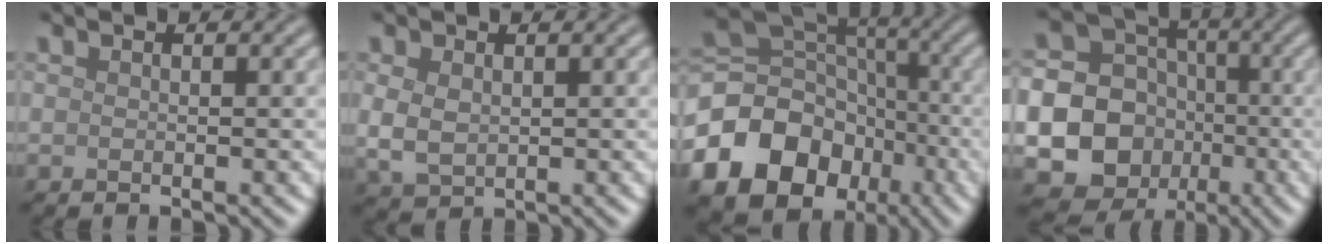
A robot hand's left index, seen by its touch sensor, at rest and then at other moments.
{"total": 2.7, "force": [0.3, 2.0, 1.9], "torque": [-0.046, -0.003, 0.010]}
{"total": 17.6, "force": [-8.1, 14.3, 6.3], "torque": [-0.150, -0.041, -0.148]}
{"total": 23.4, "force": [-5.8, 22.1, 5.2], "torque": [-0.153, -0.035, -0.130]}